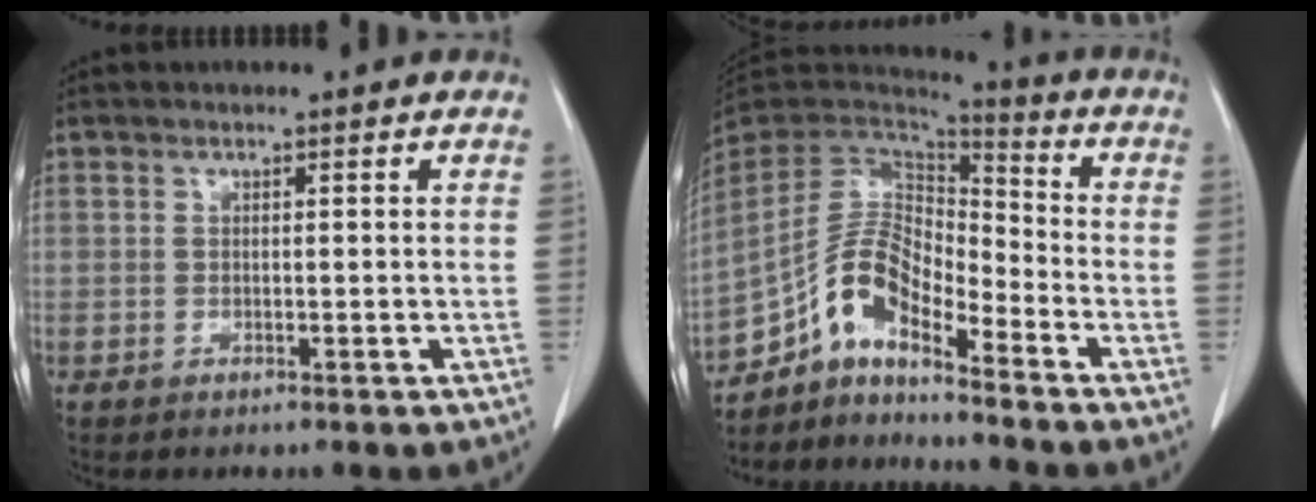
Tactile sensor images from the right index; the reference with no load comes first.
{"total": 10.7, "force": [-7.5, 3.7, 6.7], "torque": [-0.132, 0.036, -0.142]}